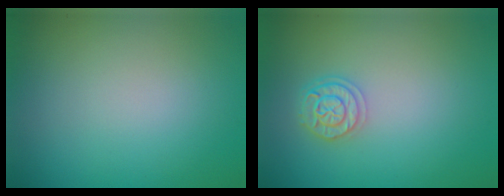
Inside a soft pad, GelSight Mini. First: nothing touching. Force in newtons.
{"total": 2.5, "press": 2.1, "slide": 1.3}